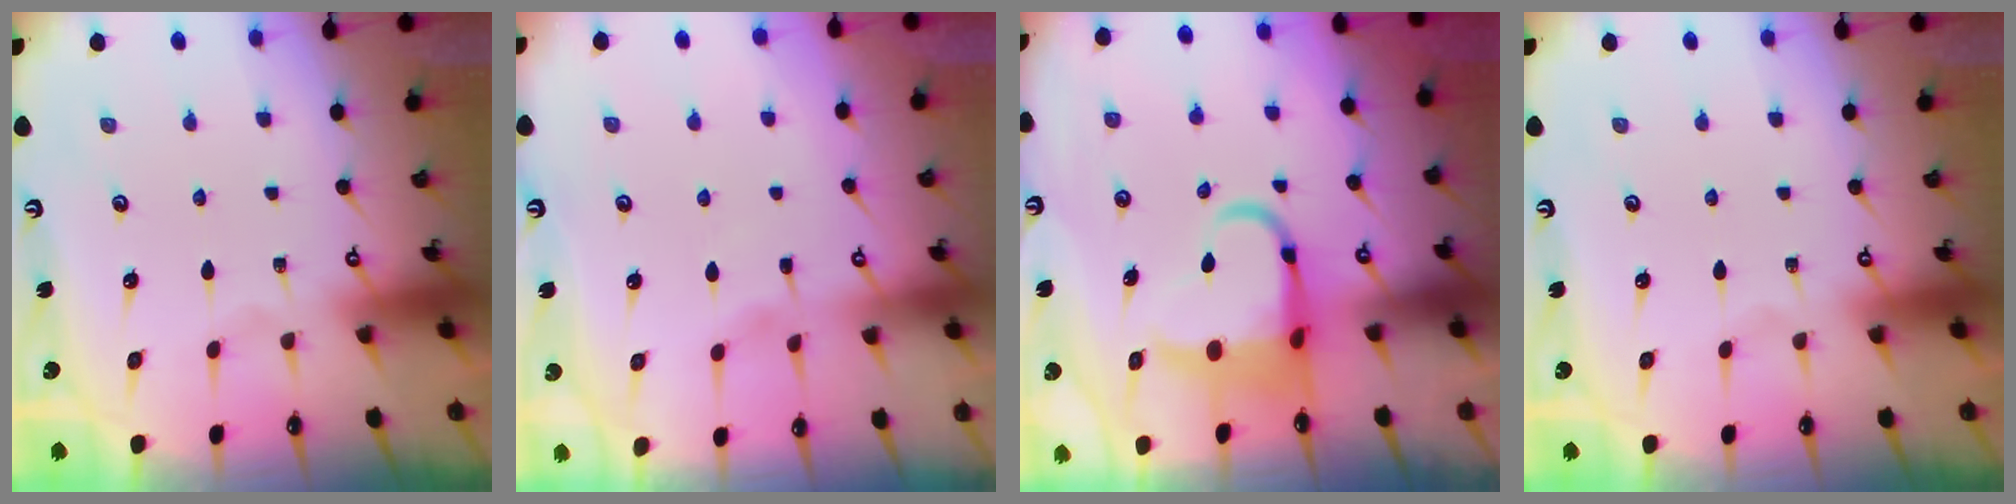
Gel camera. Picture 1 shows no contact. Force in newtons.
{"total": 1.6, "press": 1.5, "slide": 0.4}
{"total": 8.0, "press": 7.8, "slide": 1.8}
{"total": 0.0}